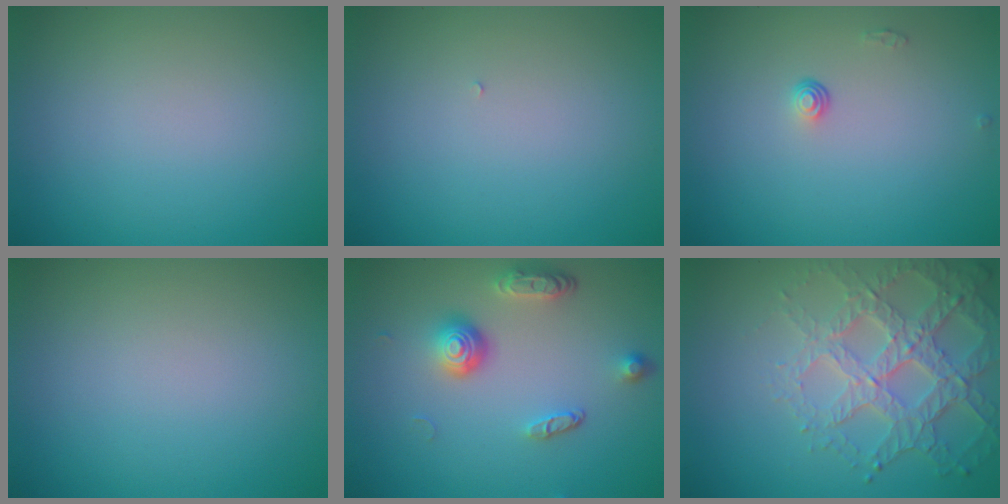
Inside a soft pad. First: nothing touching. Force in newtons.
{"total": 0.0}
{"total": 0.8, "press": 0.5, "slide": 0.6}
{"total": 0.0}
{"total": 3.9, "press": 2.9, "slide": 2.7}
{"total": 5.7, "press": 4.6, "slide": 3.3}